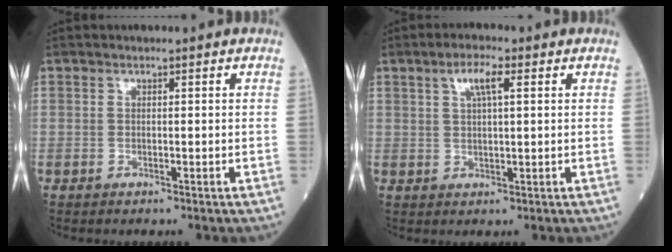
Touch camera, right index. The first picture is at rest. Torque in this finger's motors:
{"motor_torque": [0.08, 0.03, 0.26, 0.05]}